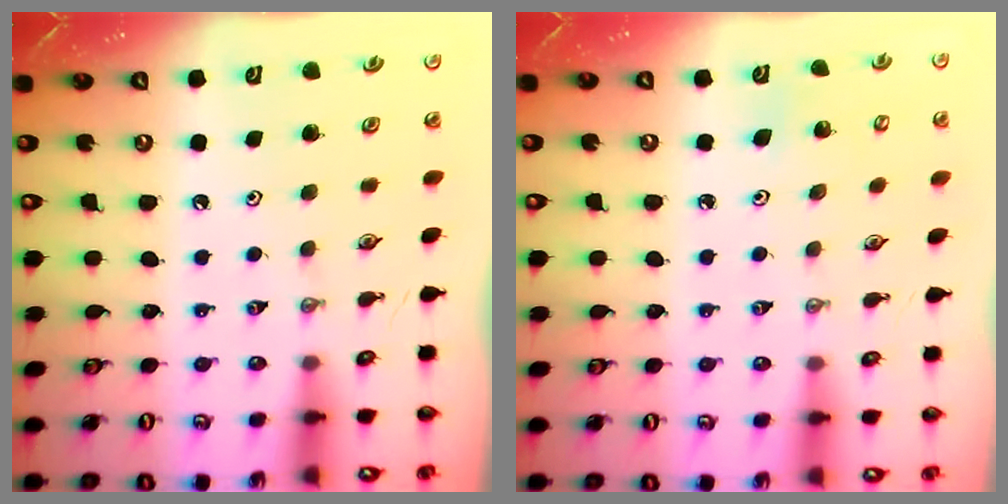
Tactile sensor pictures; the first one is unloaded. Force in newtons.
{"total": 4.5, "press": 4.3, "slide": 1.2}